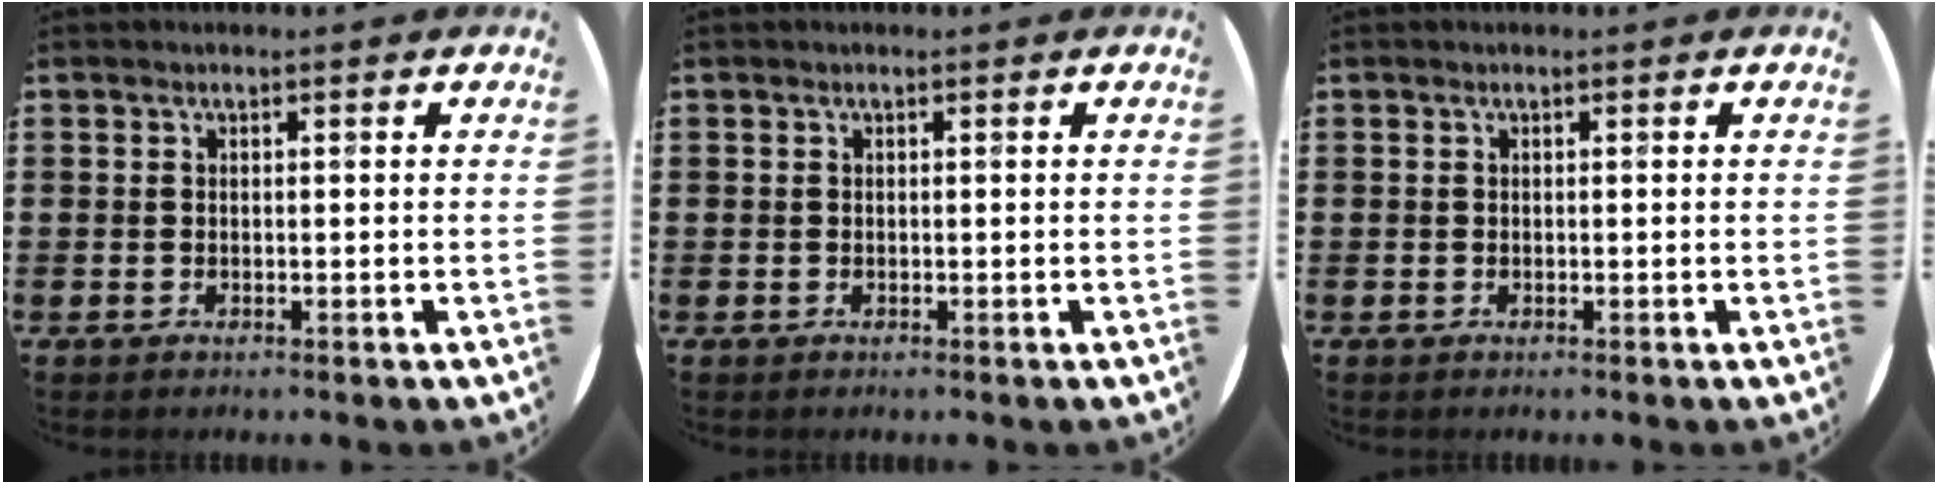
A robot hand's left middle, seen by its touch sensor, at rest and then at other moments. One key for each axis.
{"total": 0.0}
{"total": 0.0}